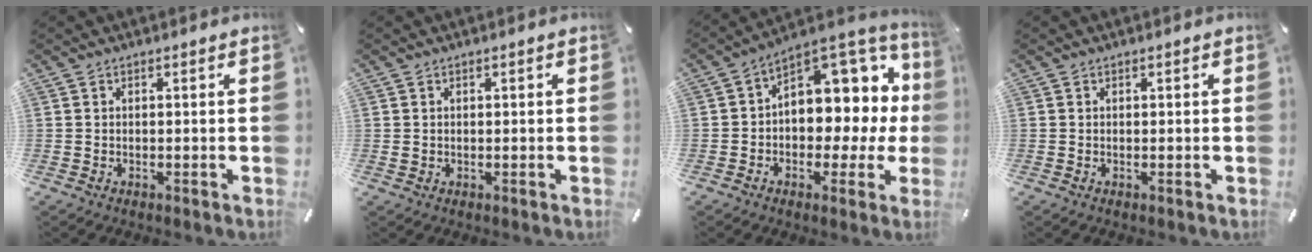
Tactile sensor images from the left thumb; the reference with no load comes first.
{"total": 0.9, "force": [-0.1, 0.8, 0.4], "torque": [-0.008, 0.004, -0.002]}
{"total": 9.8, "force": [3.2, 7.6, 5.3], "torque": [-0.053, -0.052, 0.057]}
{"total": 0.0}